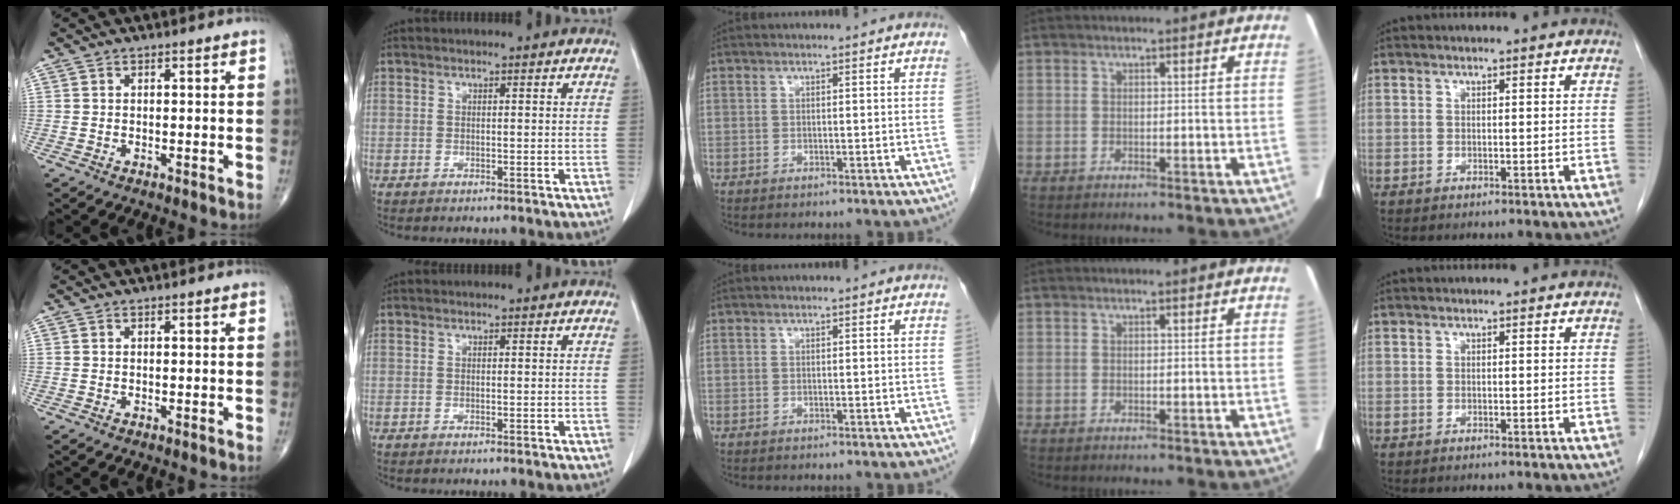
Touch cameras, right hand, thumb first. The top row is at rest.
{}